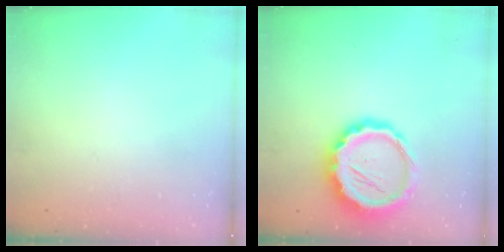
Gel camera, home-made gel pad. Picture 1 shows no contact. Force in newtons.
{"total": 11.8, "press": 11.4, "slide": 2.8}